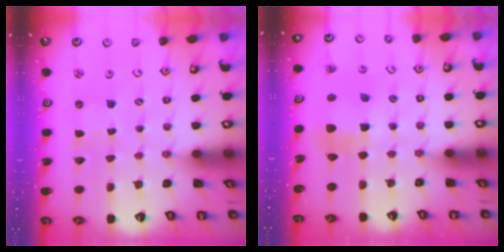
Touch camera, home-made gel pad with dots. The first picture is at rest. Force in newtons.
{"total": 6.5, "press": 6.5, "slide": 0.5}